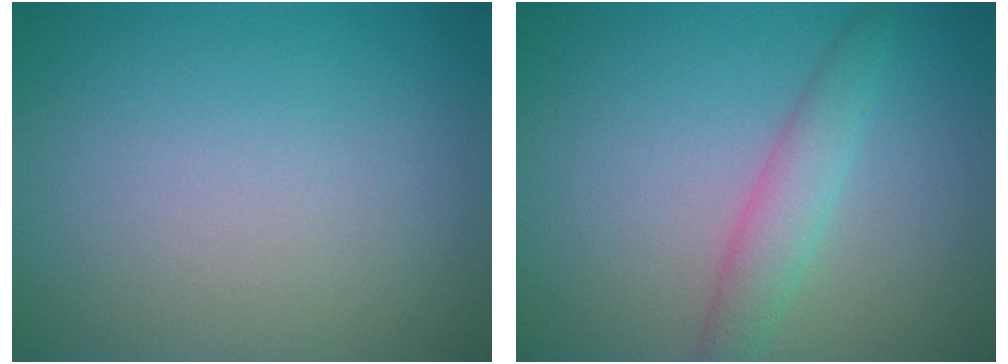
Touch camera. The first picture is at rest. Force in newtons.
{"total": 2.7, "press": 2.7, "slide": 0.0}